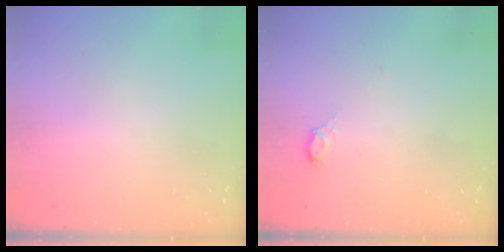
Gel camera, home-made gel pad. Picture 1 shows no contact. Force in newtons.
{"total": 2.6, "press": 2.6, "slide": 0.2}